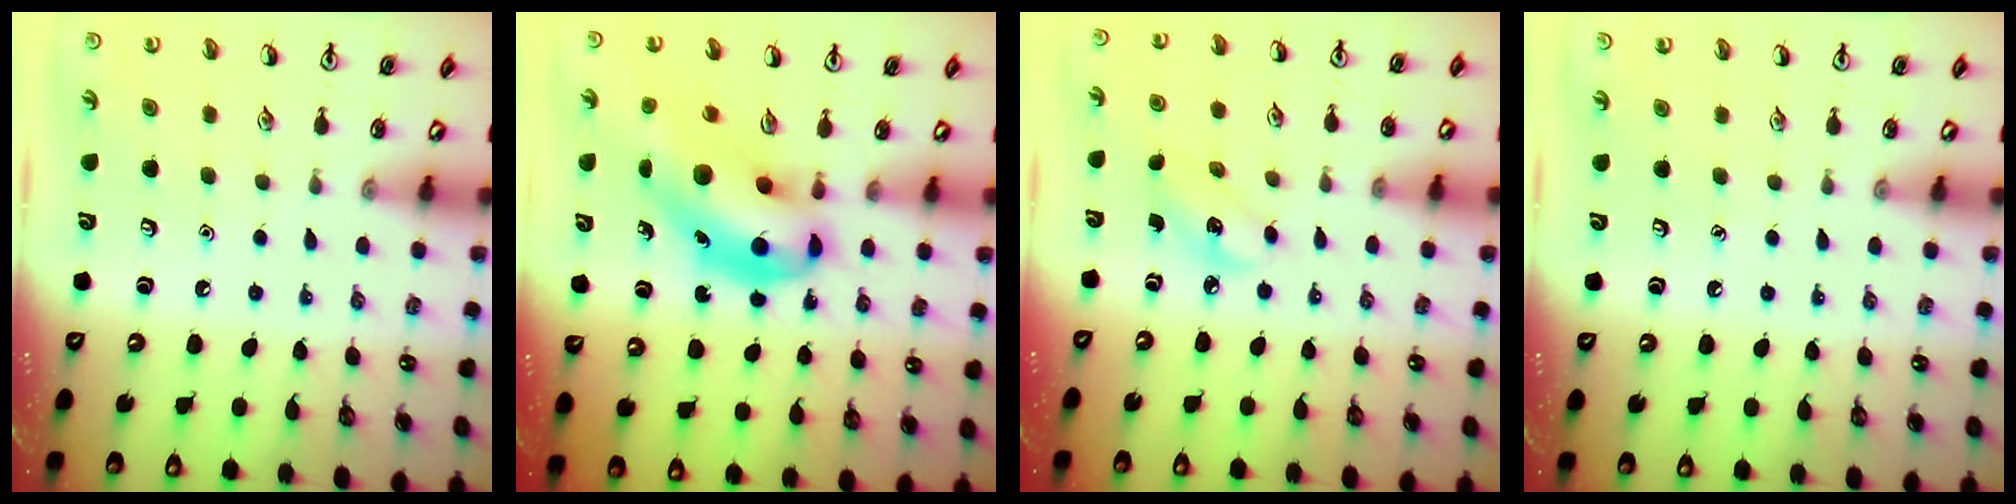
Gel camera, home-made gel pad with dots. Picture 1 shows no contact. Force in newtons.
{"total": 10.3, "press": 9.9, "slide": 2.9}
{"total": 2.8, "press": 2.7, "slide": 0.8}
{"total": 0.0}